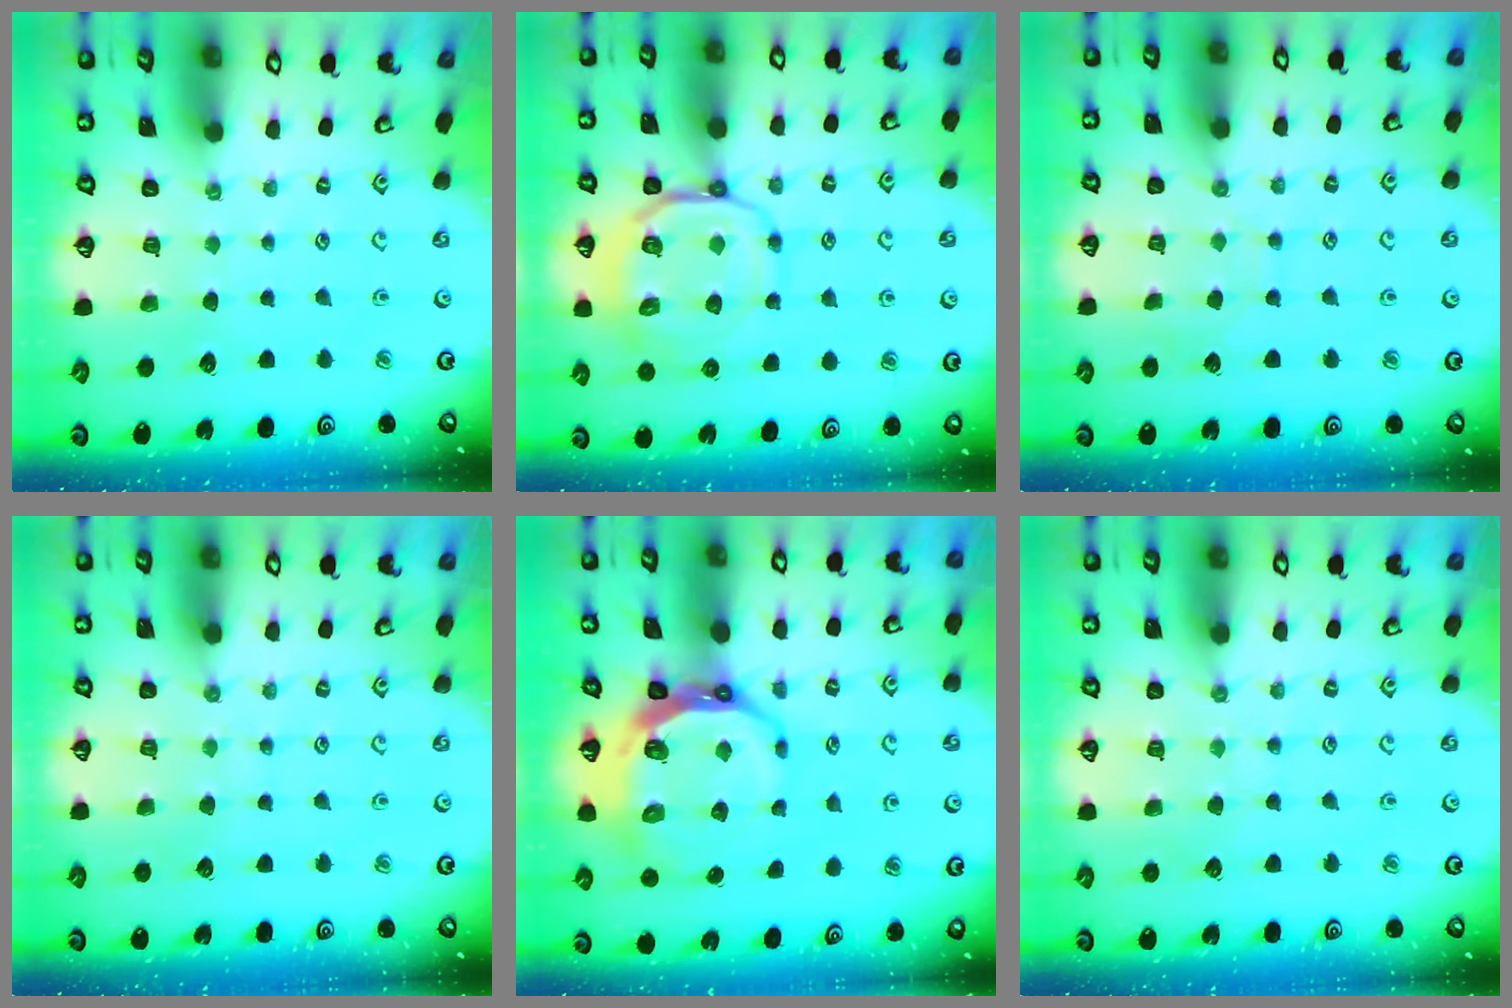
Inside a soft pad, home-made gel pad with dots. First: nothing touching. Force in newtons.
{"total": 12.6, "press": 12.5, "slide": 1.8}
{"total": 4.7, "press": 4.7, "slide": 0.4}
{"total": 5.3, "press": 5.3, "slide": 0.6}
{"total": 14.0, "press": 13.2, "slide": 4.7}
{"total": 4.7, "press": 4.7, "slide": 0.6}